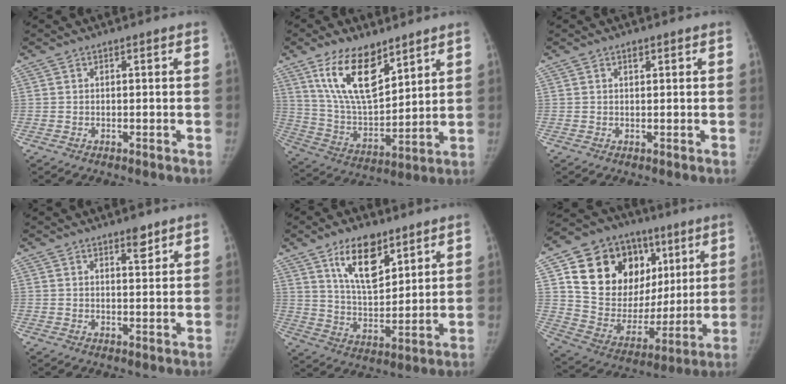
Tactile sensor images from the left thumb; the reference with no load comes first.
{"total": 16.1, "force": [9.8, 7.2, 10.5], "torque": [-0.157, -0.054, 0.196]}
{"total": 0.9, "force": [0.6, 0.5, 0.5], "torque": [-0.006, -0.003, 0.009]}
{"total": 2.9, "force": [2.1, 1.1, 1.7], "torque": [-0.014, -0.014, 0.032]}
{"total": 12.8, "force": [7.5, 6.0, 8.5], "torque": [-0.116, -0.048, 0.139]}
{"total": 25.9, "force": [9.3, 18.6, 15.5], "torque": [-0.205, 0.011, 0.170]}